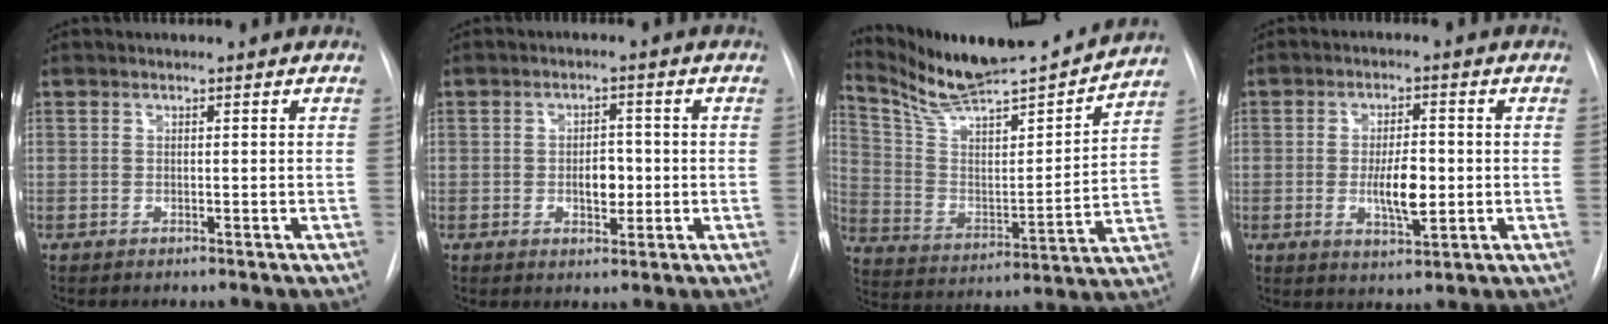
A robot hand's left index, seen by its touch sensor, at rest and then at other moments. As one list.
[{"total": 3.8, "force": [-0.5, 2.1, 3.1], "torque": [-0.043, 0.003, -0.002]}, {"total": 20.6, "force": [19.2, 1.4, 7.3], "torque": [-0.132, -0.027, 0.302]}, {"total": 6.4, "force": [-0.7, 2.1, 6.0], "torque": [-0.106, -0.006, -0.009]}]